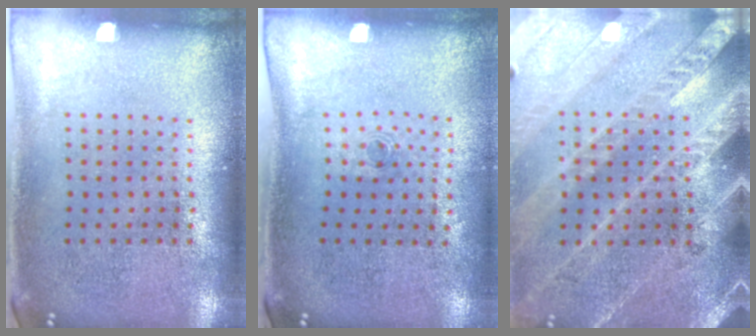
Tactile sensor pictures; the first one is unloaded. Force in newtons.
{"total": 0.6, "press": 0.3, "slide": 0.5}
{"total": 2.9, "press": 2.6, "slide": 1.1}